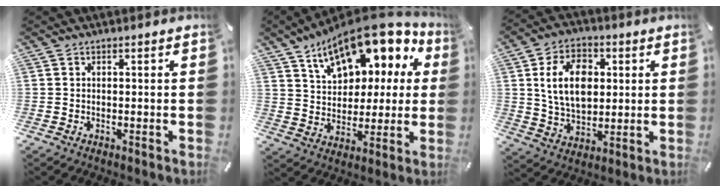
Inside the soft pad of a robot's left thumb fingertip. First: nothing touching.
{"total": 15.6, "force": [10.1, 8.6, 8.1], "torque": [-0.144, -0.063, 0.178]}
{"total": 12.6, "force": [2.5, 9.1, 8.3], "torque": [-0.158, 0.008, 0.043]}